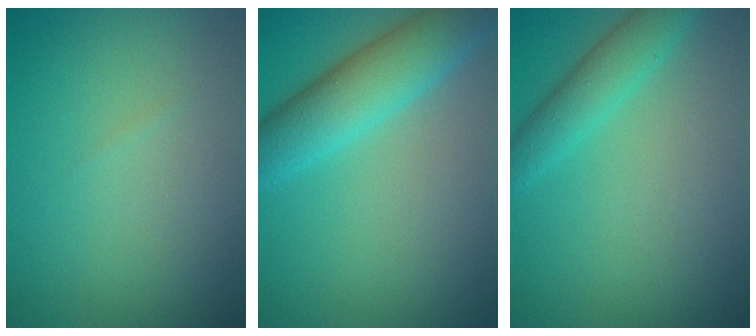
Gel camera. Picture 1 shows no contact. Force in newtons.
{"total": 5.7, "press": 5.7, "slide": 0.1}
{"total": 2.9, "press": 2.9, "slide": 0.2}